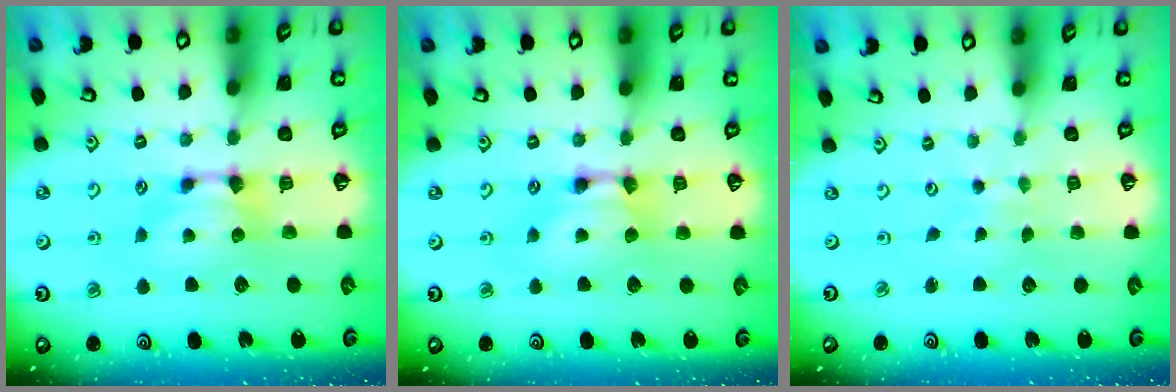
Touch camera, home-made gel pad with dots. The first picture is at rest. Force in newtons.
{"total": 1.9, "press": 1.9, "slide": 0.1}
{"total": 5.7, "press": 5.7, "slide": 0.2}